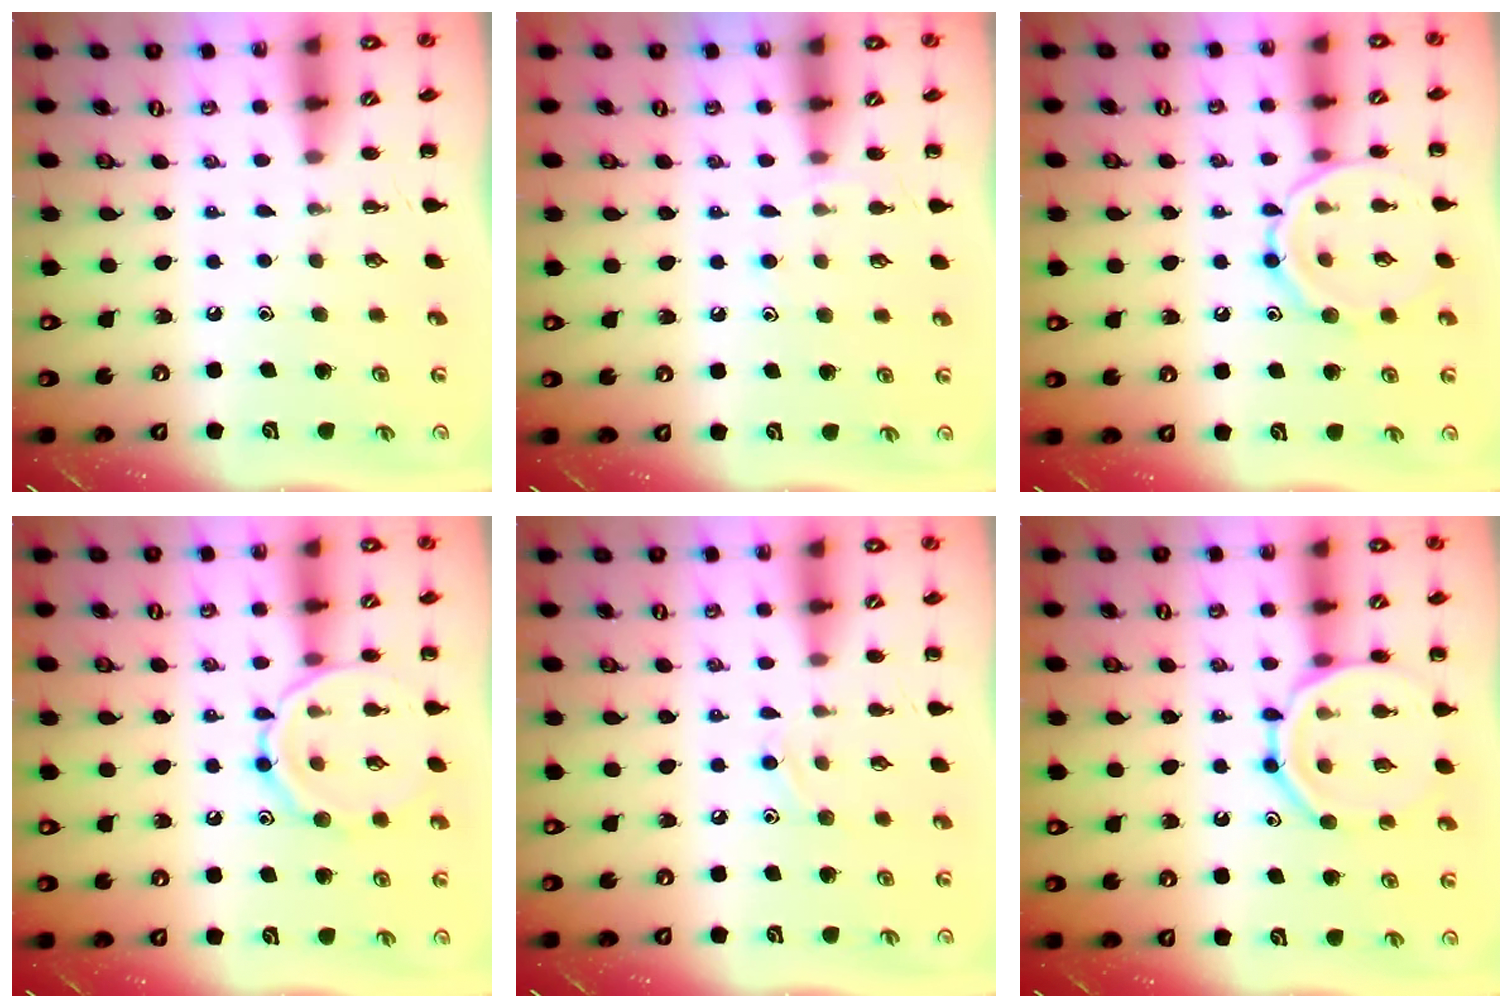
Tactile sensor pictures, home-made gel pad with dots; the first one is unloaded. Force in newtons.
{"total": 6.3, "press": 6.0, "slide": 1.9}
{"total": 12.6, "press": 12.6, "slide": 0.6}
{"total": 12.6, "press": 12.6, "slide": 0.6}
{"total": 6.7, "press": 6.2, "slide": 2.4}
{"total": 14.4, "press": 14.3, "slide": 1.5}